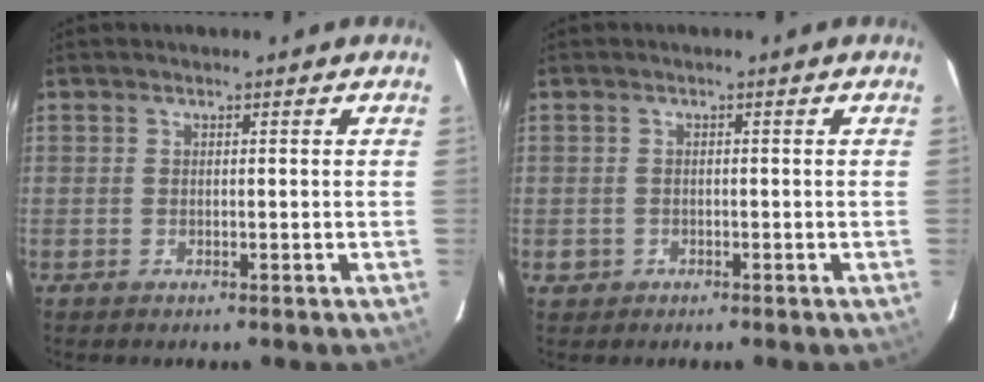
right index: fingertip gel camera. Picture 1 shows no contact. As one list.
[{"total": 1.8, "force": [-0.6, 1.7, 0.3], "torque": [-0.008, 0.002, -0.006]}]